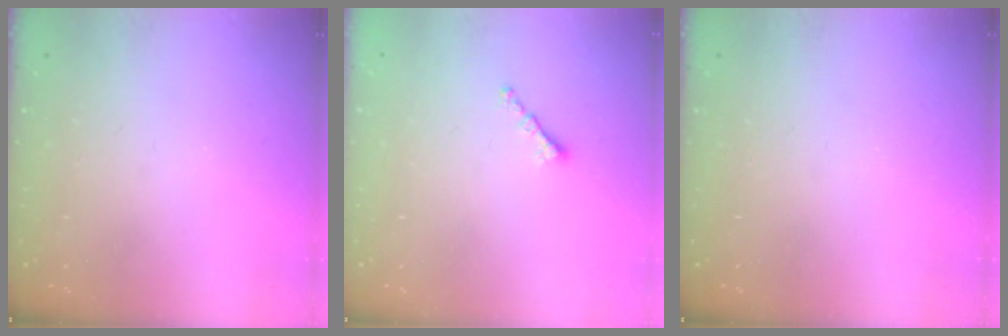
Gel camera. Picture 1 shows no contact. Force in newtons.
{"total": 0.8, "press": 0.7, "slide": 0.4}
{"total": 0.0}